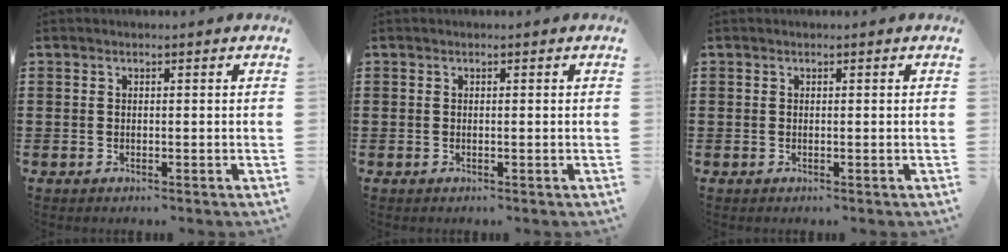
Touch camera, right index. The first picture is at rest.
{"total": 0.0}
{"total": 0.0}